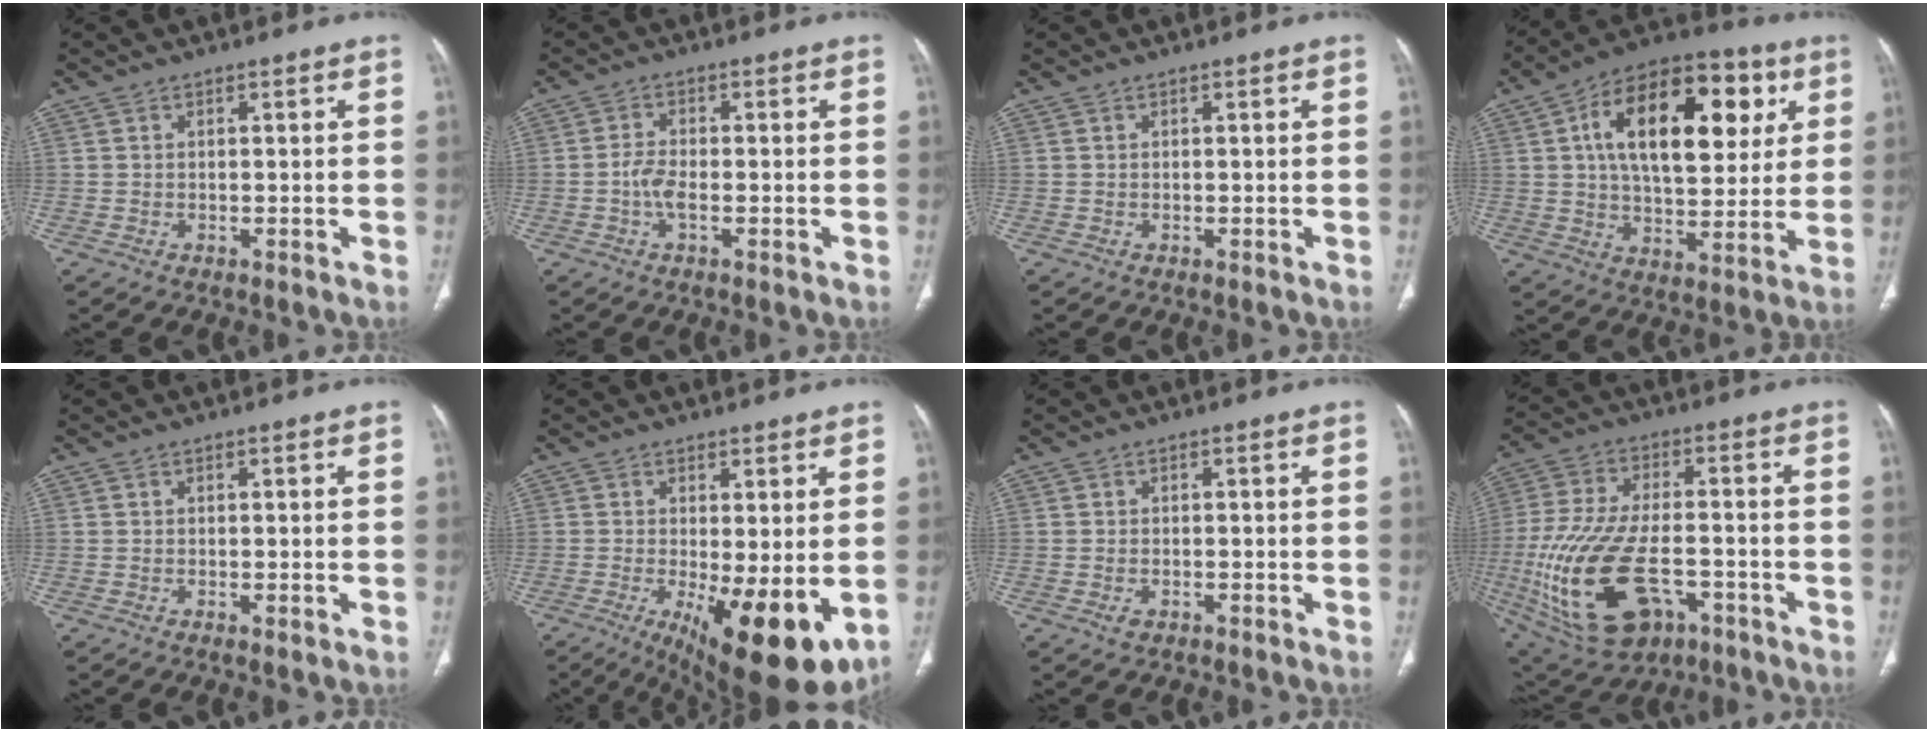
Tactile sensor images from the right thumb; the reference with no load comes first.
{"total": 3.3, "force": [-0.9, 1.3, 2.9], "torque": [-0.067, 0.005, -0.024]}
{"total": 0.0}
{"total": 23.5, "force": [6.6, 12.7, 18.6], "torque": [-0.254, 0.005, 0.095]}
{"total": 0.6, "force": [0.0, 0.2, 0.6], "torque": [-0.012, -0.004, 0.000]}
{"total": 14.3, "force": [-3.3, 4.7, 13.1], "torque": [-0.181, -0.029, -0.031]}
{"total": 1.4, "force": [-0.6, 0.8, 0.9], "torque": [-0.019, 0.003, -0.008]}
{"total": 23.6, "force": [-7.2, 12.8, 18.5], "torque": [-0.402, 0.003, -0.106]}